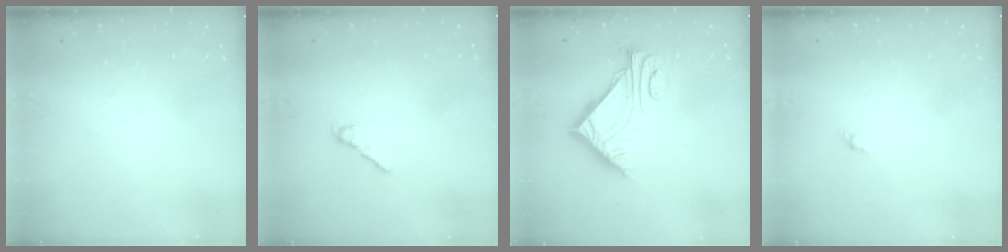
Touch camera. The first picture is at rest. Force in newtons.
{"total": 2.2, "press": 2.2, "slide": 0.4}
{"total": 7.7, "press": 7.7, "slide": 0.4}
{"total": 1.1, "press": 1.0, "slide": 0.5}